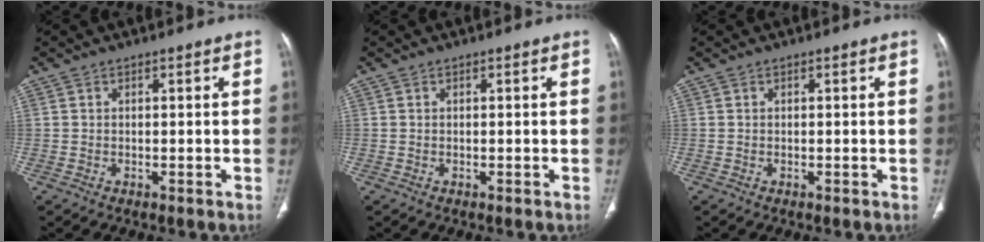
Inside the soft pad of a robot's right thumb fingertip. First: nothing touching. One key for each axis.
{"total": 0.0}
{"total": 0.0}